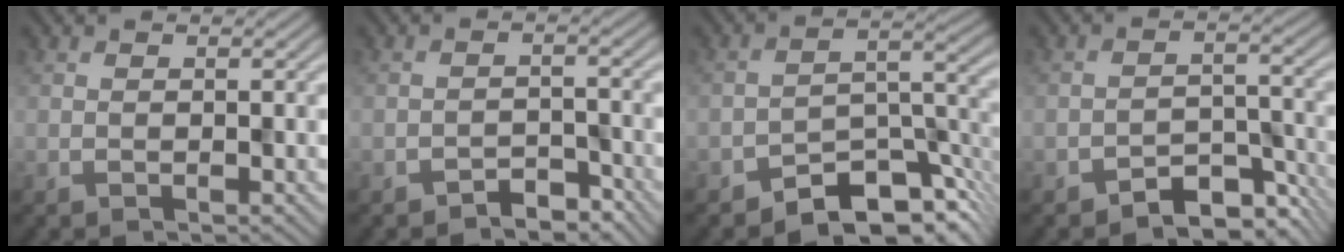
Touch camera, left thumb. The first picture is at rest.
{"total": 2.9, "force": [-2.5, 1.0, 1.0], "torque": [-0.012, 0.006, -0.045]}
{"total": 8.9, "force": [-7.1, 3.3, 4.1], "torque": [-0.042, 0.002, -0.135]}
{"total": 5.3, "force": [-4.2, 2.2, 2.4], "torque": [-0.030, 0.000, -0.070]}